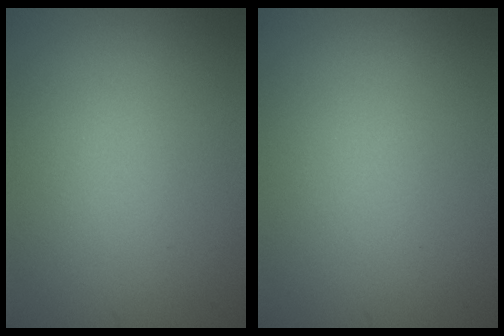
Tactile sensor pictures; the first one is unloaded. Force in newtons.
{"total": 0.0}